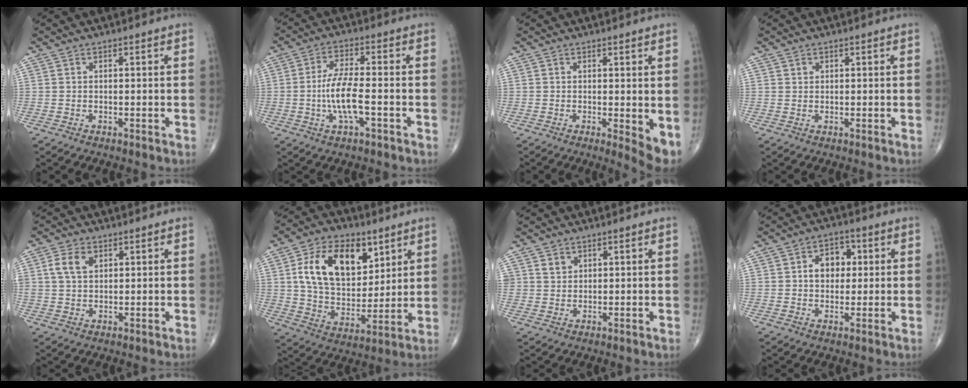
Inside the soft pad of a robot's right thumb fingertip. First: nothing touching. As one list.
[{"total": 8.1, "force": [-1.8, 2.4, 7.5], "torque": [-0.157, 0.013, -0.037]}, {"total": 4.5, "force": [-0.1, 1.3, 4.3], "torque": [-0.061, -0.014, -0.002]}, {"total": 0.9, "force": [0.4, 0.8, 0.2], "torque": [0.004, -0.002, 0.006]}, {"total": 5.0, "force": [1.8, 3.4, 3.2], "torque": [-0.056, 0.000, 0.034]}, {"total": 18.7, "force": [6.9, 11.7, 12.8], "torque": [-0.180, -0.026, 0.128]}, {"total": 2.3, "force": [1.2, 1.9, 0.4], "torque": [0.009, -0.008, 0.018]}, {"total": 6.8, "force": [1.1, 5.2, 4.3], "torque": [-0.034, 0.009, 0.012]}]